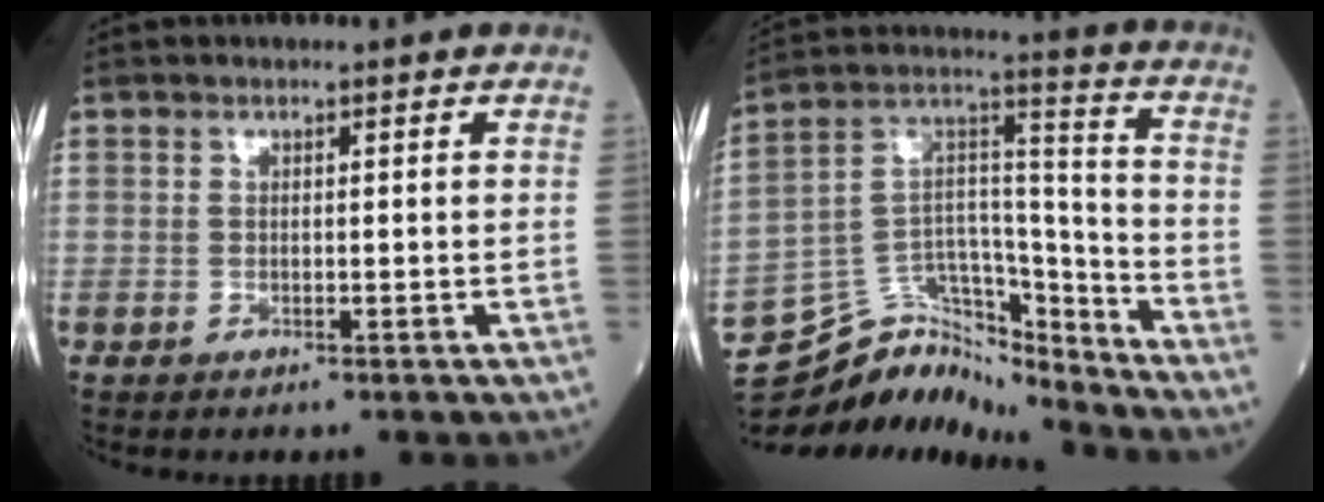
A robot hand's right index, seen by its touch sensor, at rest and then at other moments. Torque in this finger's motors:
{"motor_torque": [-1.01, -1.09, -0.18, -0.13]}